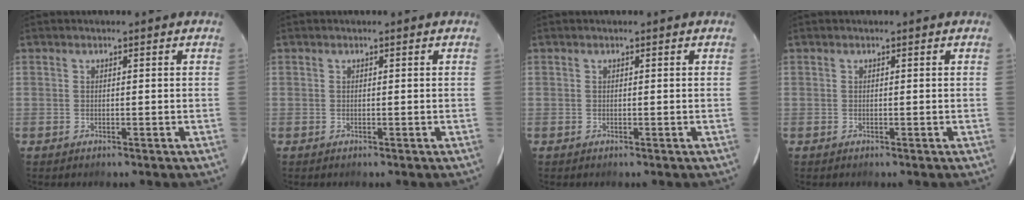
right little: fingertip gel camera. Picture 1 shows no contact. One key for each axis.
{"total": 0.0}
{"total": 0.0}
{"total": 0.0}